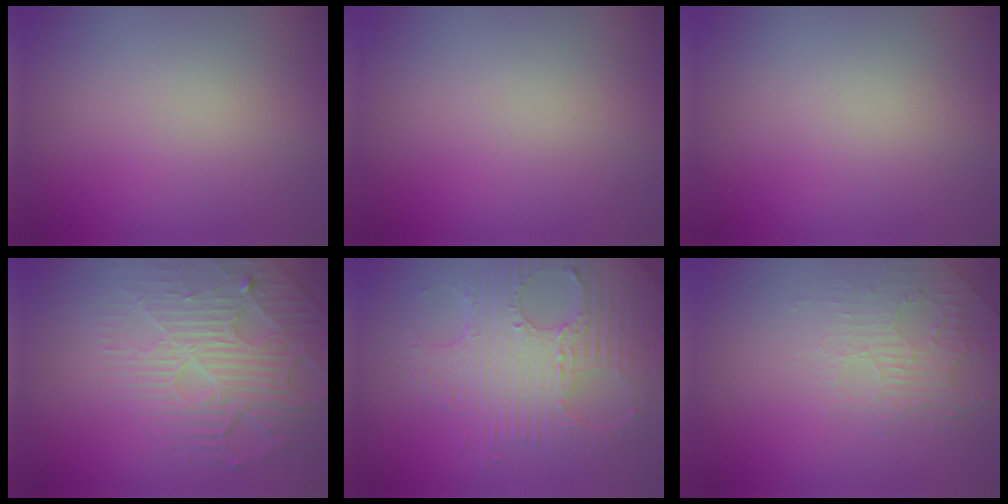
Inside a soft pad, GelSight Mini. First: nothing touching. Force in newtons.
{"total": 0.0}
{"total": 0.0}
{"total": 4.5, "press": 4.2, "slide": 1.7}
{"total": 8.0, "press": 5.7, "slide": 5.6}
{"total": 2.0, "press": 0.9, "slide": 1.8}